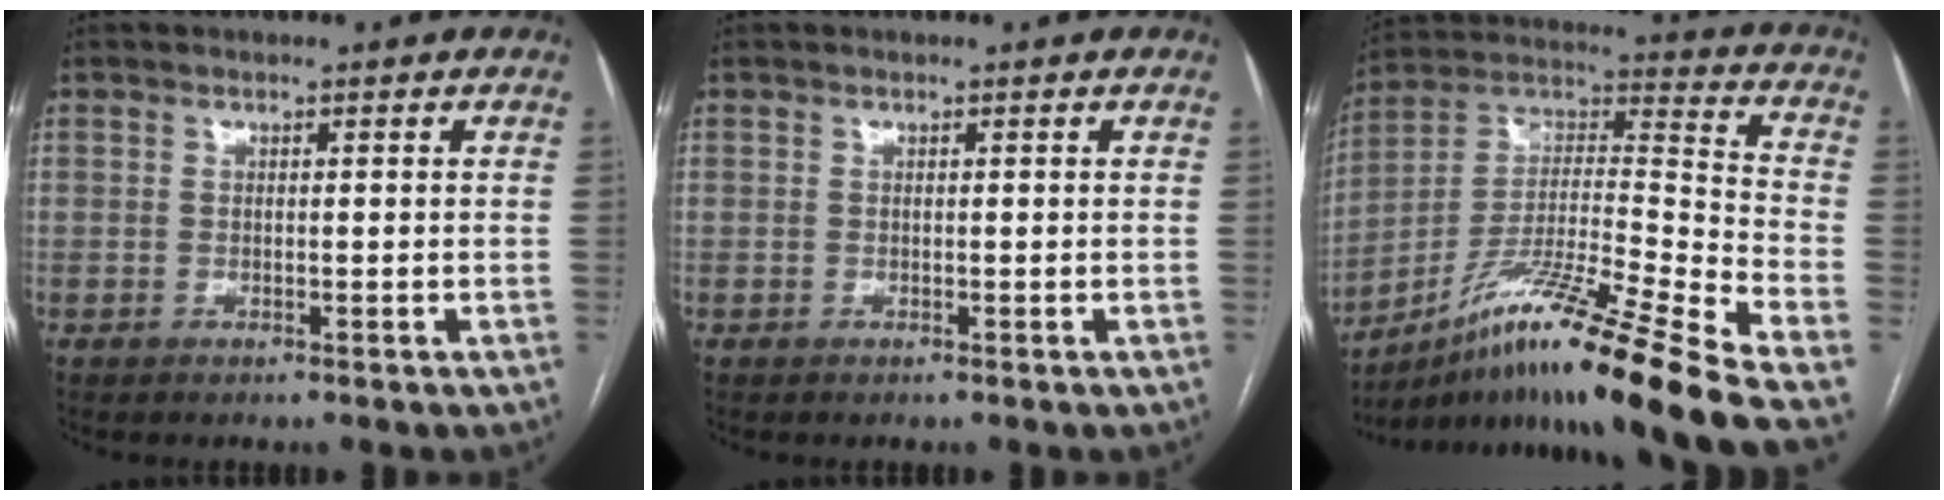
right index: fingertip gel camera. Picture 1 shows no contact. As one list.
[{"total": 0.0}, {"total": 22.5, "force": [-16.4, -1.9, 15.3], "torque": [-0.257, -0.008, -0.292]}]